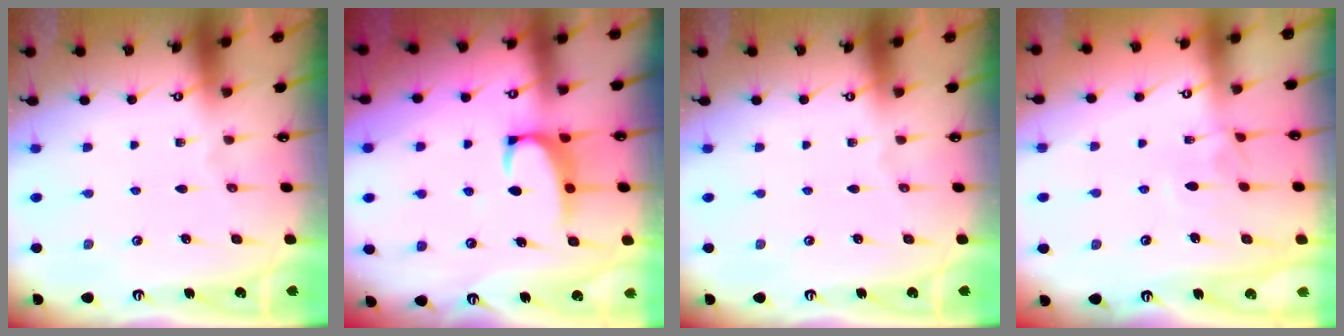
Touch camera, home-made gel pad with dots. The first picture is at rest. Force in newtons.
{"total": 2.4, "press": 2.3, "slide": 0.7}
{"total": 0.0}
{"total": 2.5, "press": 2.5, "slide": 0.5}